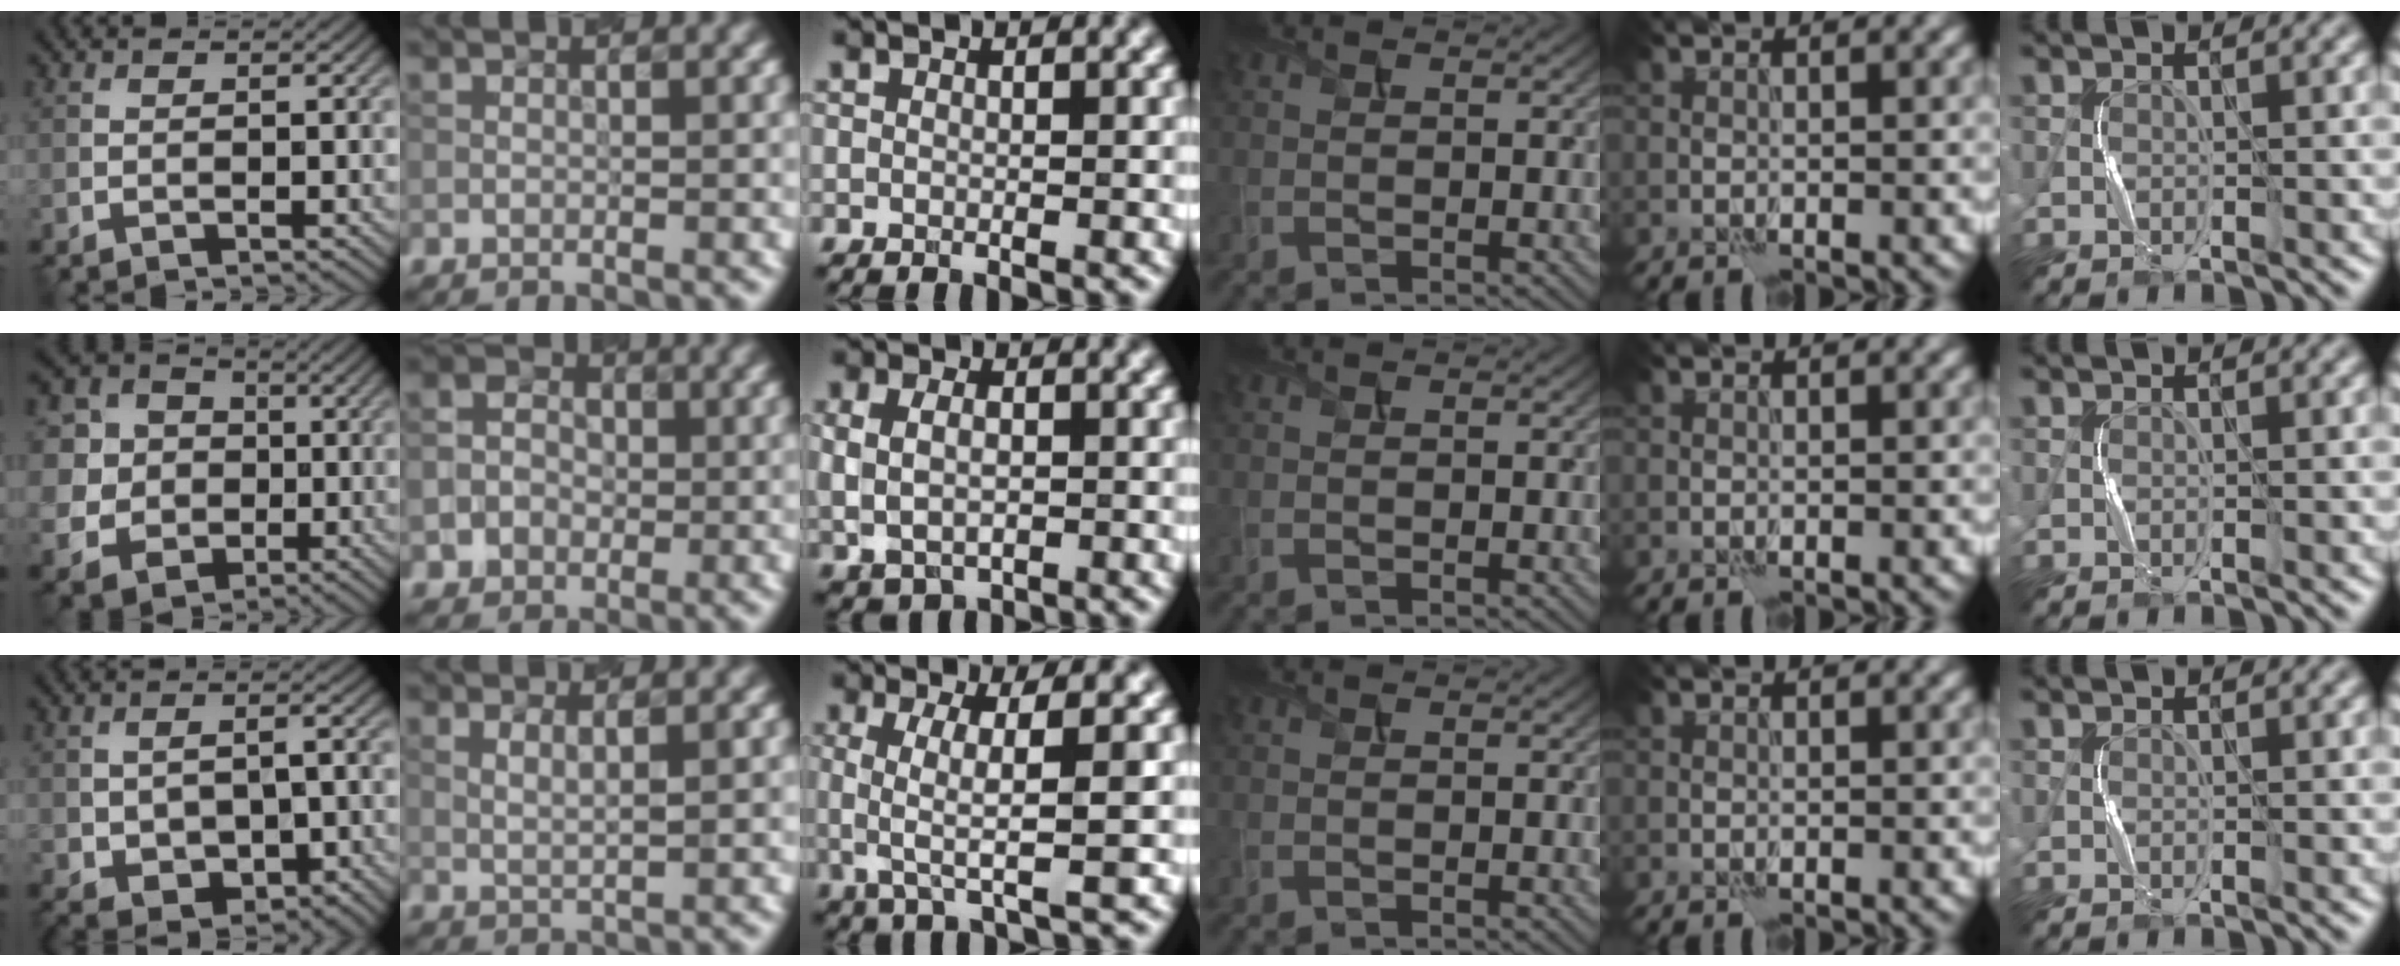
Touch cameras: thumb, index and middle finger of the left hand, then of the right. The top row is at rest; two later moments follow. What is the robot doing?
{"motion": "squeeze", "object": "sponge"}